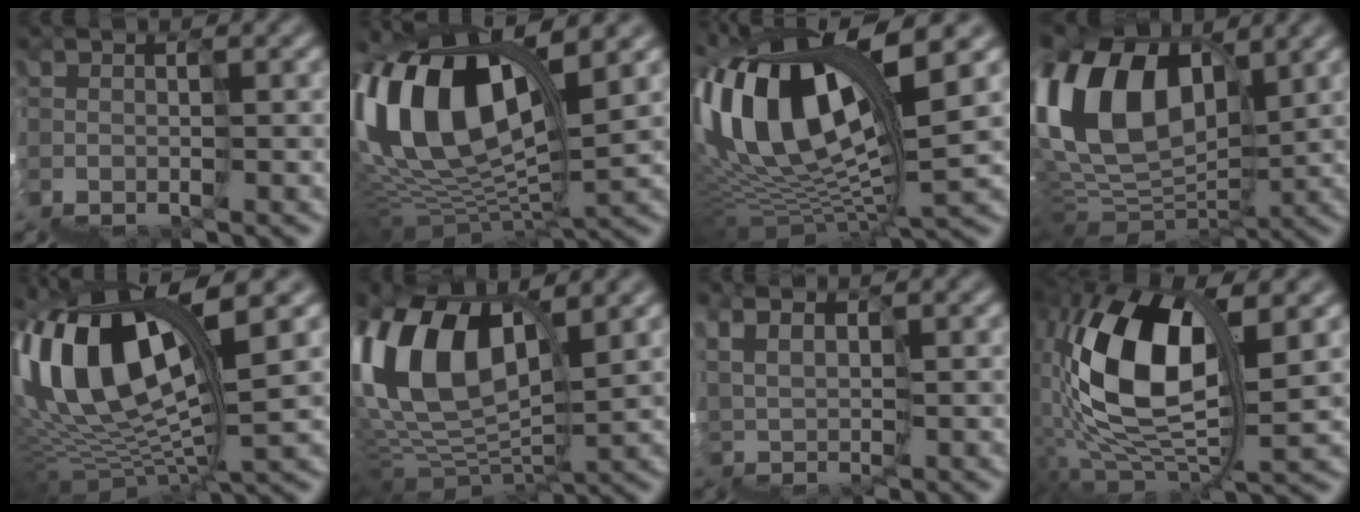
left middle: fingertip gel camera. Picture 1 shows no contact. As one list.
[{"total": 11.0, "force": [7.7, 4.1, 6.8], "torque": [-0.146, 0.048, 0.126]}, {"total": 11.4, "force": [6.6, 2.7, 9.0], "torque": [-0.210, 0.038, 0.125]}, {"total": 10.0, "force": [6.8, 5.2, 5.2], "torque": [-0.117, 0.054, 0.111]}, {"total": 9.1, "force": [5.8, 2.0, 6.7], "torque": [-0.153, 0.032, 0.104]}, {"total": 9.4, "force": [6.4, 3.6, 5.8], "torque": [-0.131, 0.046, 0.104]}, {"total": 4.7, "force": [4.4, -0.7, -1.4], "torque": [0.008, 0.030, 0.080]}, {"total": 9.1, "force": [4.7, 2.7, 7.3], "torque": [-0.151, 0.041, 0.072]}]